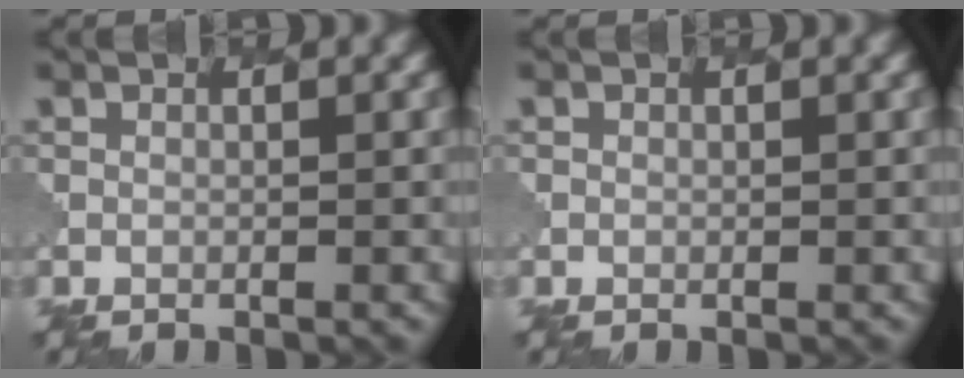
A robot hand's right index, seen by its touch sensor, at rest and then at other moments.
{"total": 0.0}